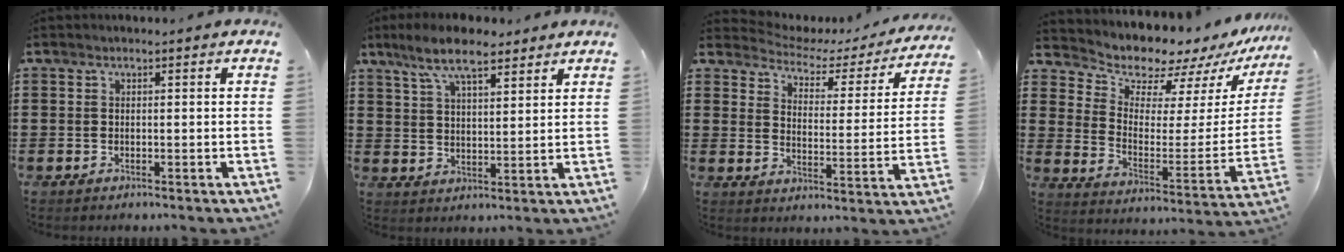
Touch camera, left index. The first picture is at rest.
{"total": 8.3, "force": [6.3, 2.3, 4.9], "torque": [-0.111, -0.004, 0.115]}
{"total": 3.0, "force": [2.8, 1.1, 0.5], "torque": [-0.033, -0.023, 0.039]}
{"total": 8.2, "force": [7.7, 2.5, 1.3], "torque": [-0.057, -0.073, 0.133]}